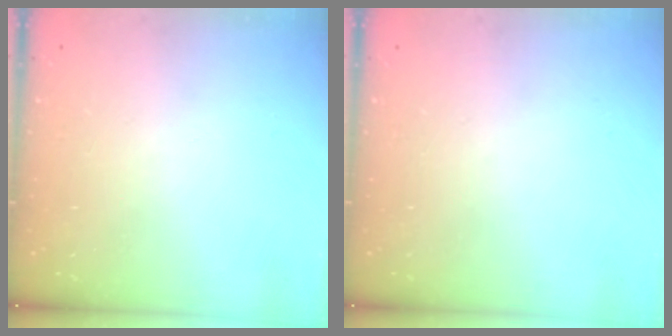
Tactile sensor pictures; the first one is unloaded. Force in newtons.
{"total": 0.0}